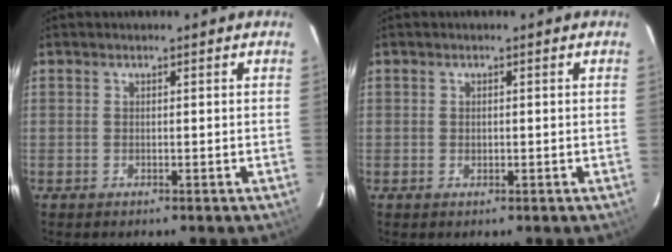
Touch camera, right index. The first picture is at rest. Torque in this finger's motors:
{"motor_torque": [-0.04, 0.04, -0.02, 0.00]}